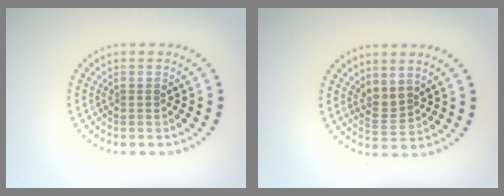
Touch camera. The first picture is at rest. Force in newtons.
{"total": 1.9, "press": 1.6, "slide": 1.1}